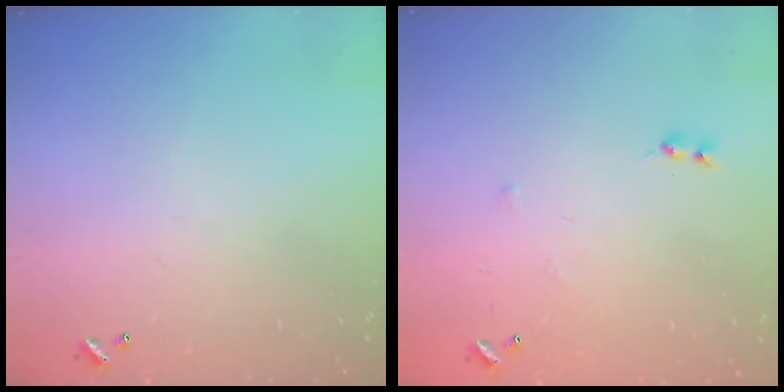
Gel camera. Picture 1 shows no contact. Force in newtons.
{"total": 6.1, "press": 6.1, "slide": 0.8}